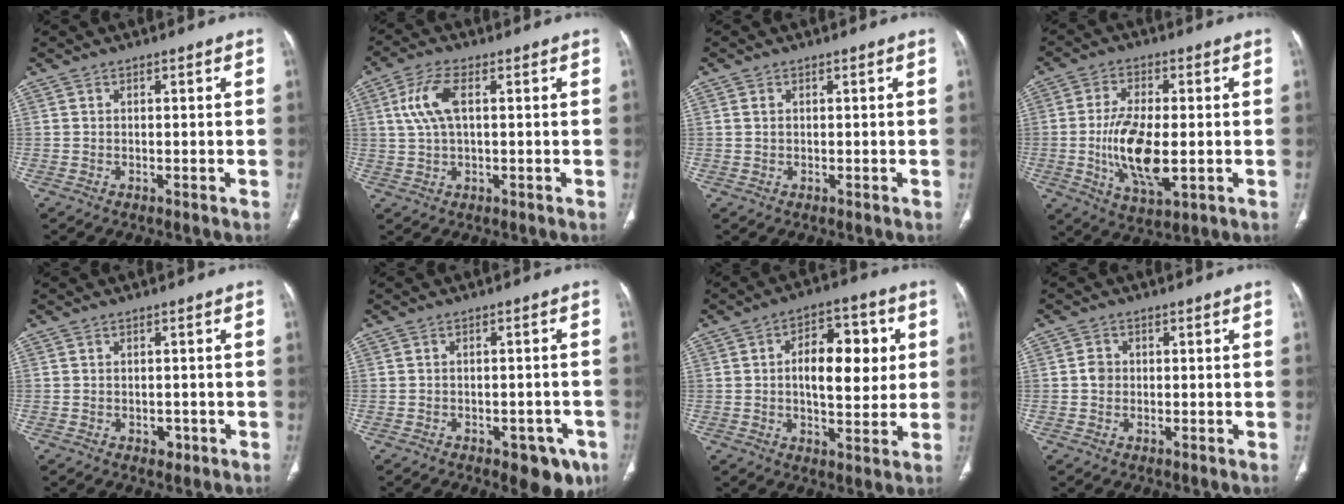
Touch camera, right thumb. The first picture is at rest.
{"total": 7.0, "force": [1.6, 2.9, 6.1], "torque": [-0.148, 0.014, 0.034]}
{"total": 0.9, "force": [0.3, 0.6, 0.6], "torque": [-0.013, 0.001, 0.007]}
{"total": 12.8, "force": [-1.6, 5.7, 11.4], "torque": [-0.218, -0.010, -0.022]}
{"total": 1.5, "force": [-0.7, 1.2, 0.7], "torque": [-0.003, 0.002, -0.005]}
{"total": 7.8, "force": [-4.6, 3.9, 4.9], "torque": [-0.031, 0.018, -0.055]}
{"total": 13.4, "force": [1.9, 6.9, 11.3], "torque": [-0.133, 0.008, 0.025]}
{"total": 2.1, "force": [0.0, 1.9, 1.0], "torque": [-0.008, 0.005, -0.003]}